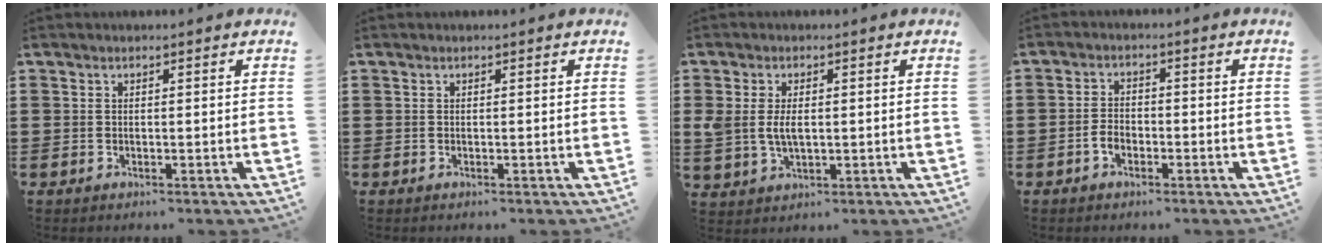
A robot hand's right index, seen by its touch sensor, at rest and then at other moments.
{"total": 0.0}
{"total": 4.1, "force": [0.3, 2.4, 3.3], "torque": [-0.084, 0.004, 0.000]}
{"total": 2.5, "force": [-1.3, 1.5, 1.6], "torque": [-0.039, 0.000, -0.028]}